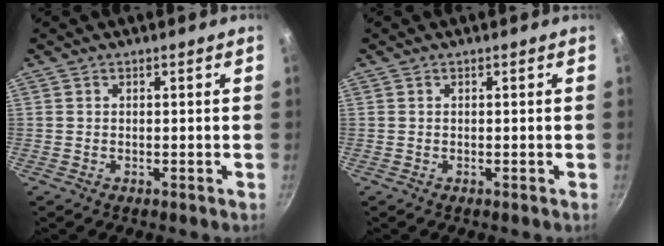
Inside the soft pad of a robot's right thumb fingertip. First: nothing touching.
{"total": 0.0}